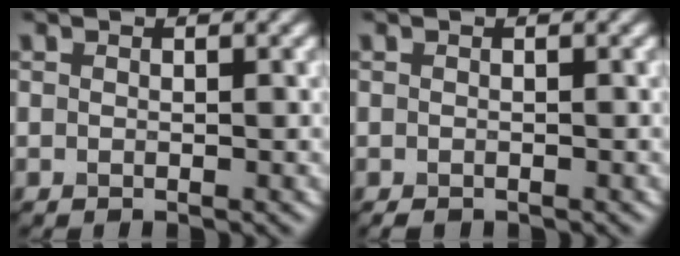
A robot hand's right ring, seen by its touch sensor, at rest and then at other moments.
{"total": 0.6, "force": [-0.6, 0.2, 0.2], "torque": [-0.003, -0.004, -0.009]}